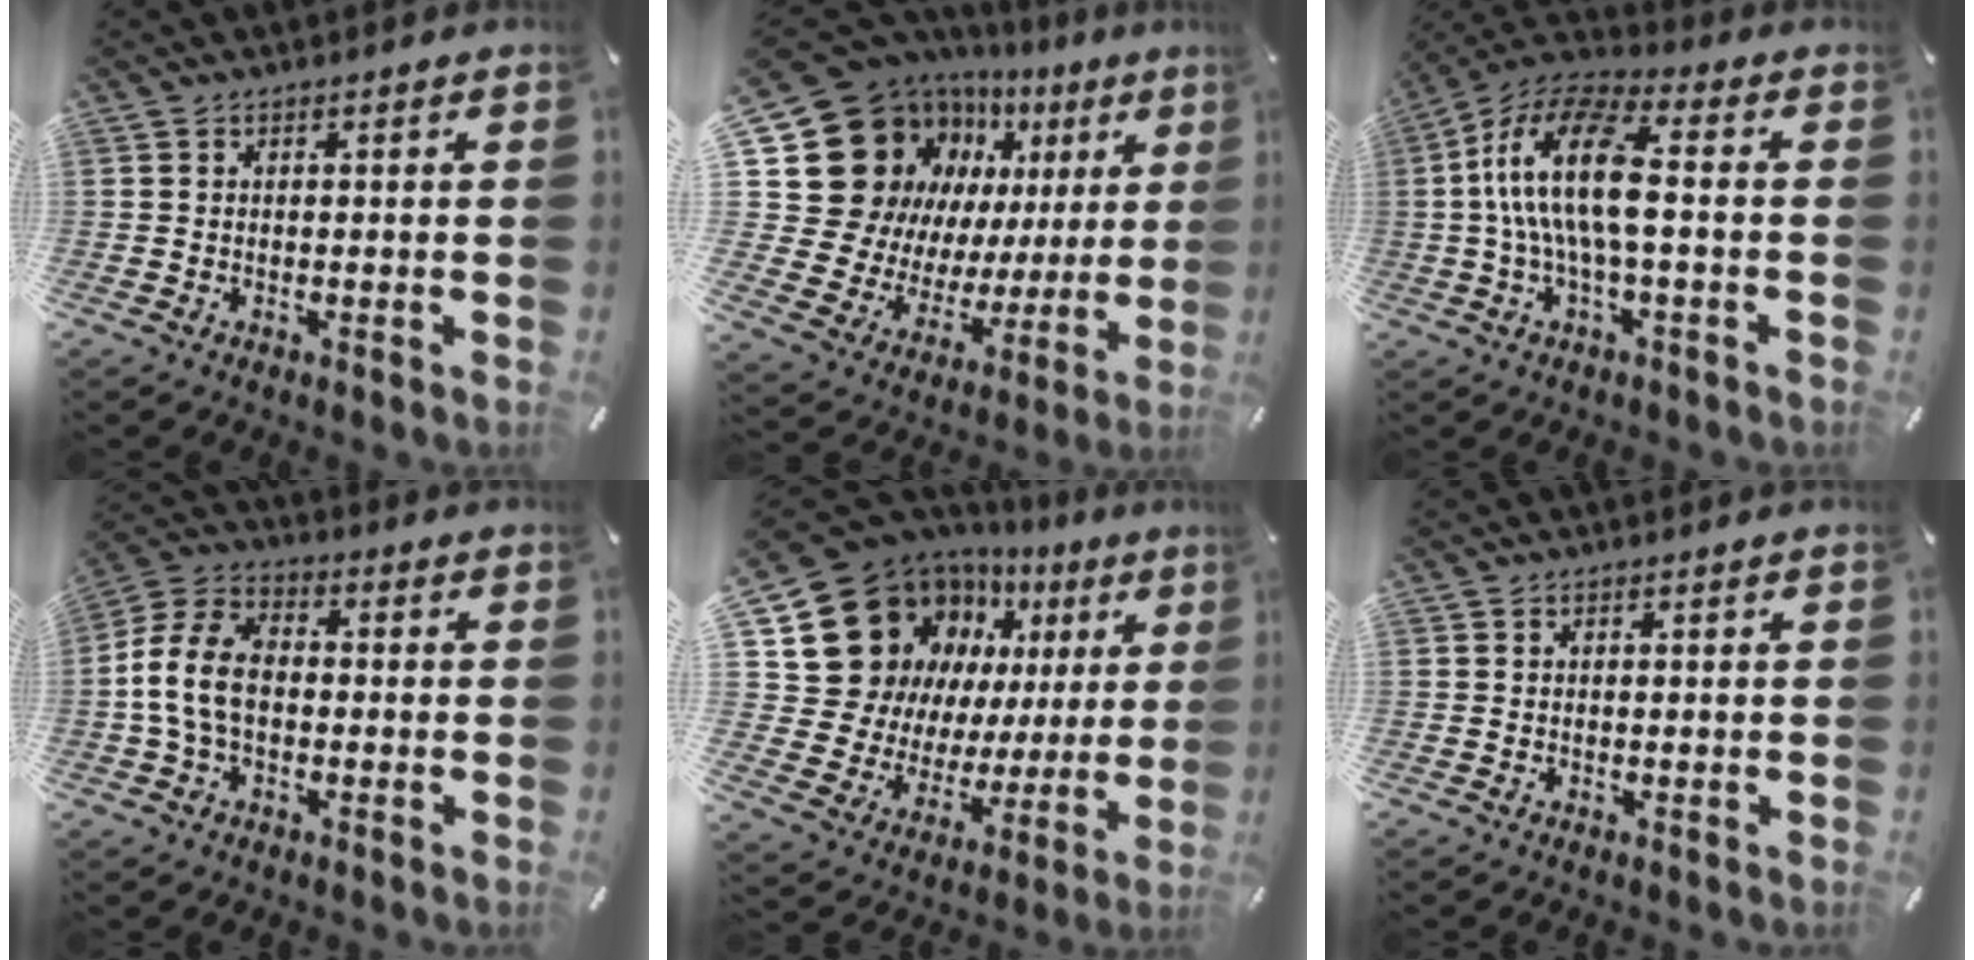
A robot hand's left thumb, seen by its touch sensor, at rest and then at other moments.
{"total": 22.5, "force": [9.8, 17.3, 10.5], "torque": [-0.188, -0.080, 0.210]}
{"total": 15.7, "force": [0.0, 5.7, 14.6], "torque": [-0.306, -0.002, -0.008]}
{"total": 10.9, "force": [-1.5, 7.4, 7.8], "torque": [-0.170, 0.015, -0.027]}
{"total": 20.8, "force": [9.3, 16.4, 8.9], "torque": [-0.120, -0.067, 0.196]}
{"total": 0.0}